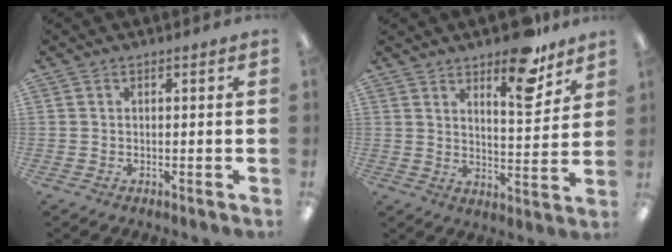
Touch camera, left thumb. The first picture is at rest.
{"total": 12.8, "force": [9.5, 4.5, 7.4], "torque": [-0.090, -0.062, 0.159]}